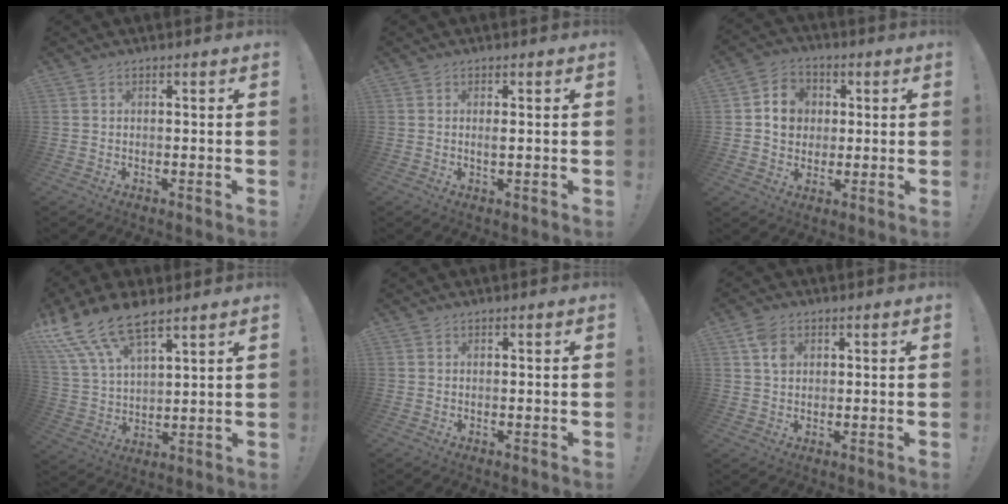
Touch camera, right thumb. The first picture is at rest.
{"total": 1.2, "force": [0.3, 0.1, 1.2], "torque": [-0.016, -0.004, 0.003]}
{"total": 10.2, "force": [1.6, 9.0, 4.4], "torque": [-0.050, 0.002, 0.035]}
{"total": 14.2, "force": [10.9, 5.0, 7.5], "torque": [-0.156, -0.062, 0.203]}
{"total": 0.0}
{"total": 4.9, "force": [1.9, 3.4, 3.1], "torque": [-0.053, 0.005, 0.037]}